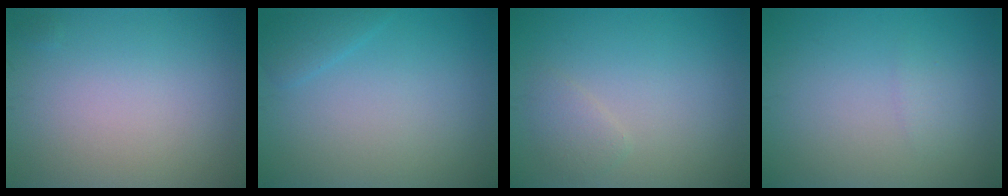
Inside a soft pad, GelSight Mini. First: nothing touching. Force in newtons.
{"total": 1.3, "press": 1.3, "slide": 0.1}
{"total": 1.3, "press": 1.3, "slide": 0.1}
{"total": 0.8, "press": 0.8, "slide": 0.1}